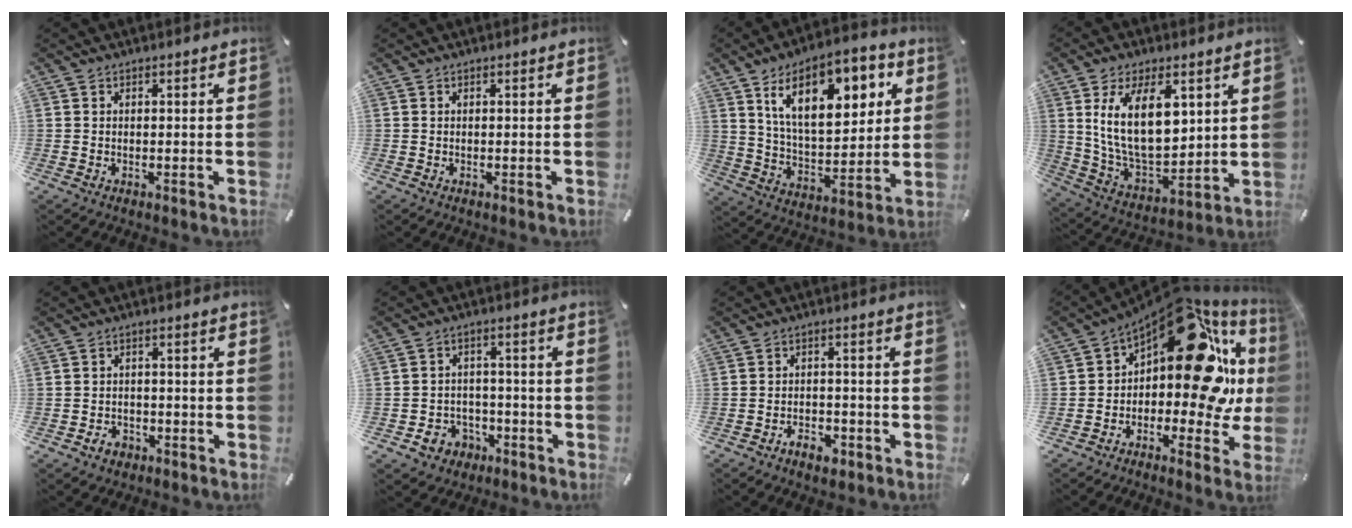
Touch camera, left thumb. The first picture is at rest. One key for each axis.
{"total": 0.0}
{"total": 19.4, "fx": 9.3, "fy": 10.1, "fz": 13.7, "tx": -0.218, "ty": -0.020, "tz": 0.156}
{"total": 18.0, "fx": 6.5, "fy": 10.1, "fz": 13.3, "tx": -0.260, "ty": -0.034, "tz": 0.113}
{"total": 3.5, "fx": -2.1, "fy": 2.5, "fz": 1.3, "tx": -0.027, "ty": 0.007, "tz": -0.042}
{"total": 6.0, "fx": -2.5, "fy": 5.3, "fz": 1.5, "tx": -0.034, "ty": 0.018, "tz": -0.043}
{"total": 4.8, "fx": -3.2, "fy": 2.8, "fz": 2.2, "tx": -0.038, "ty": 0.016, "tz": -0.057}
{"total": 23.5, "fx": 7.2, "fy": 12.0, "fz": 18.9, "tx": -0.259, "ty": -0.053, "tz": 0.123}